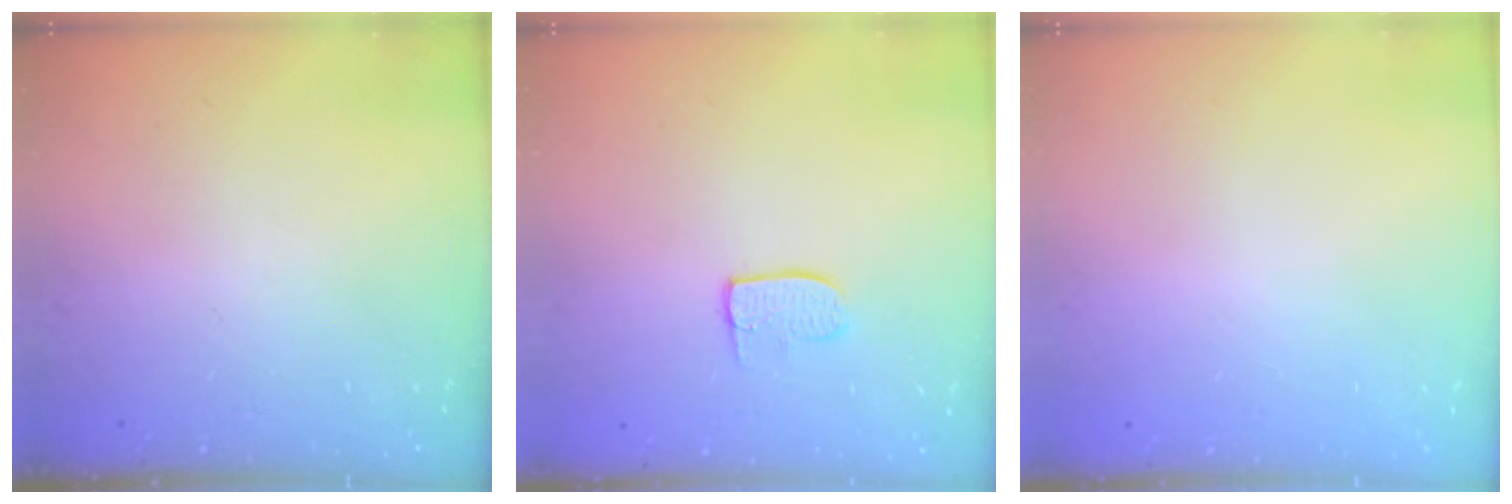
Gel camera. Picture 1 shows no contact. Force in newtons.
{"total": 7.2, "press": 7.1, "slide": 0.4}
{"total": 0.5, "press": 0.5, "slide": 0.1}